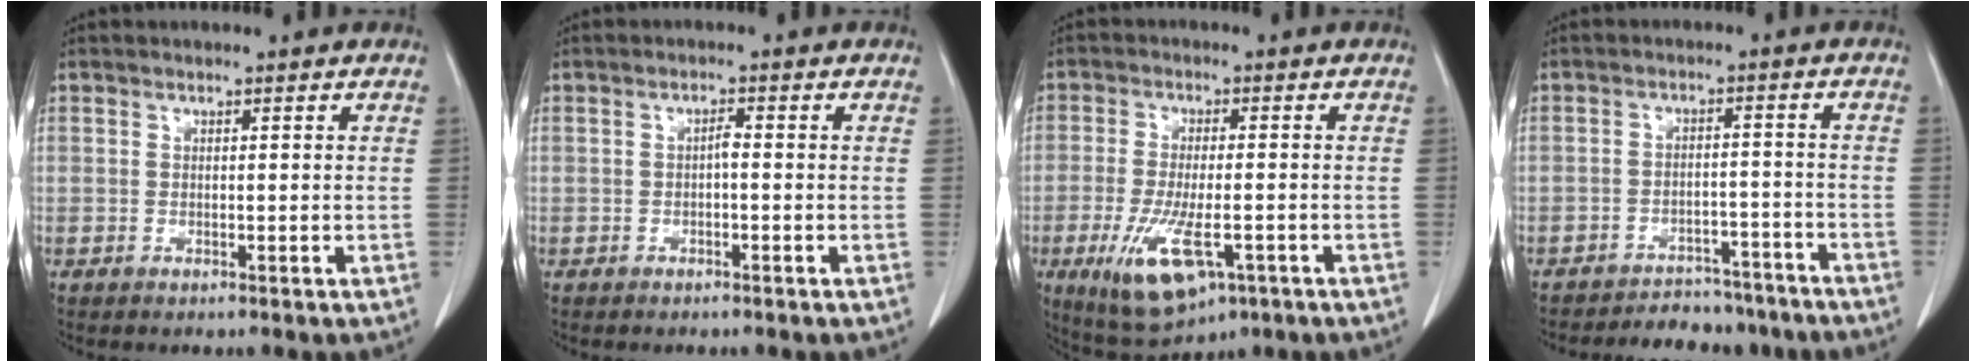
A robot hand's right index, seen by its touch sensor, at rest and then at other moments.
{"total": 1.2, "force": [-0.3, 0.3, 1.1], "torque": [-0.019, 0.004, -0.005]}
{"total": 10.7, "force": [-4.3, 3.6, 9.1], "torque": [-0.175, -0.023, -0.061]}
{"total": 11.6, "force": [-10.5, 4.3, 2.5], "torque": [-0.028, 0.009, -0.126]}